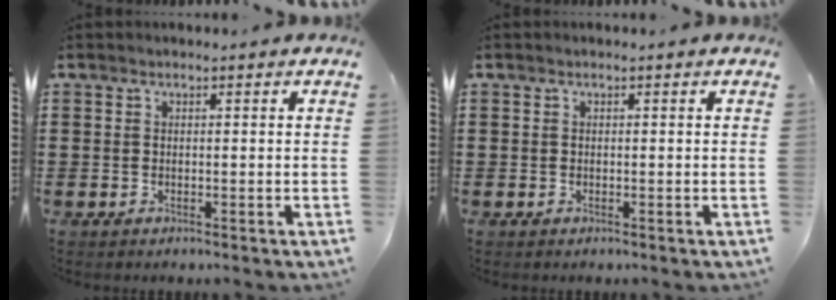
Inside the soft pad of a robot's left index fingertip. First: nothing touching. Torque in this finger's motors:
{"motor_torque": [0.07, 0.31, 0.03, 0.01]}